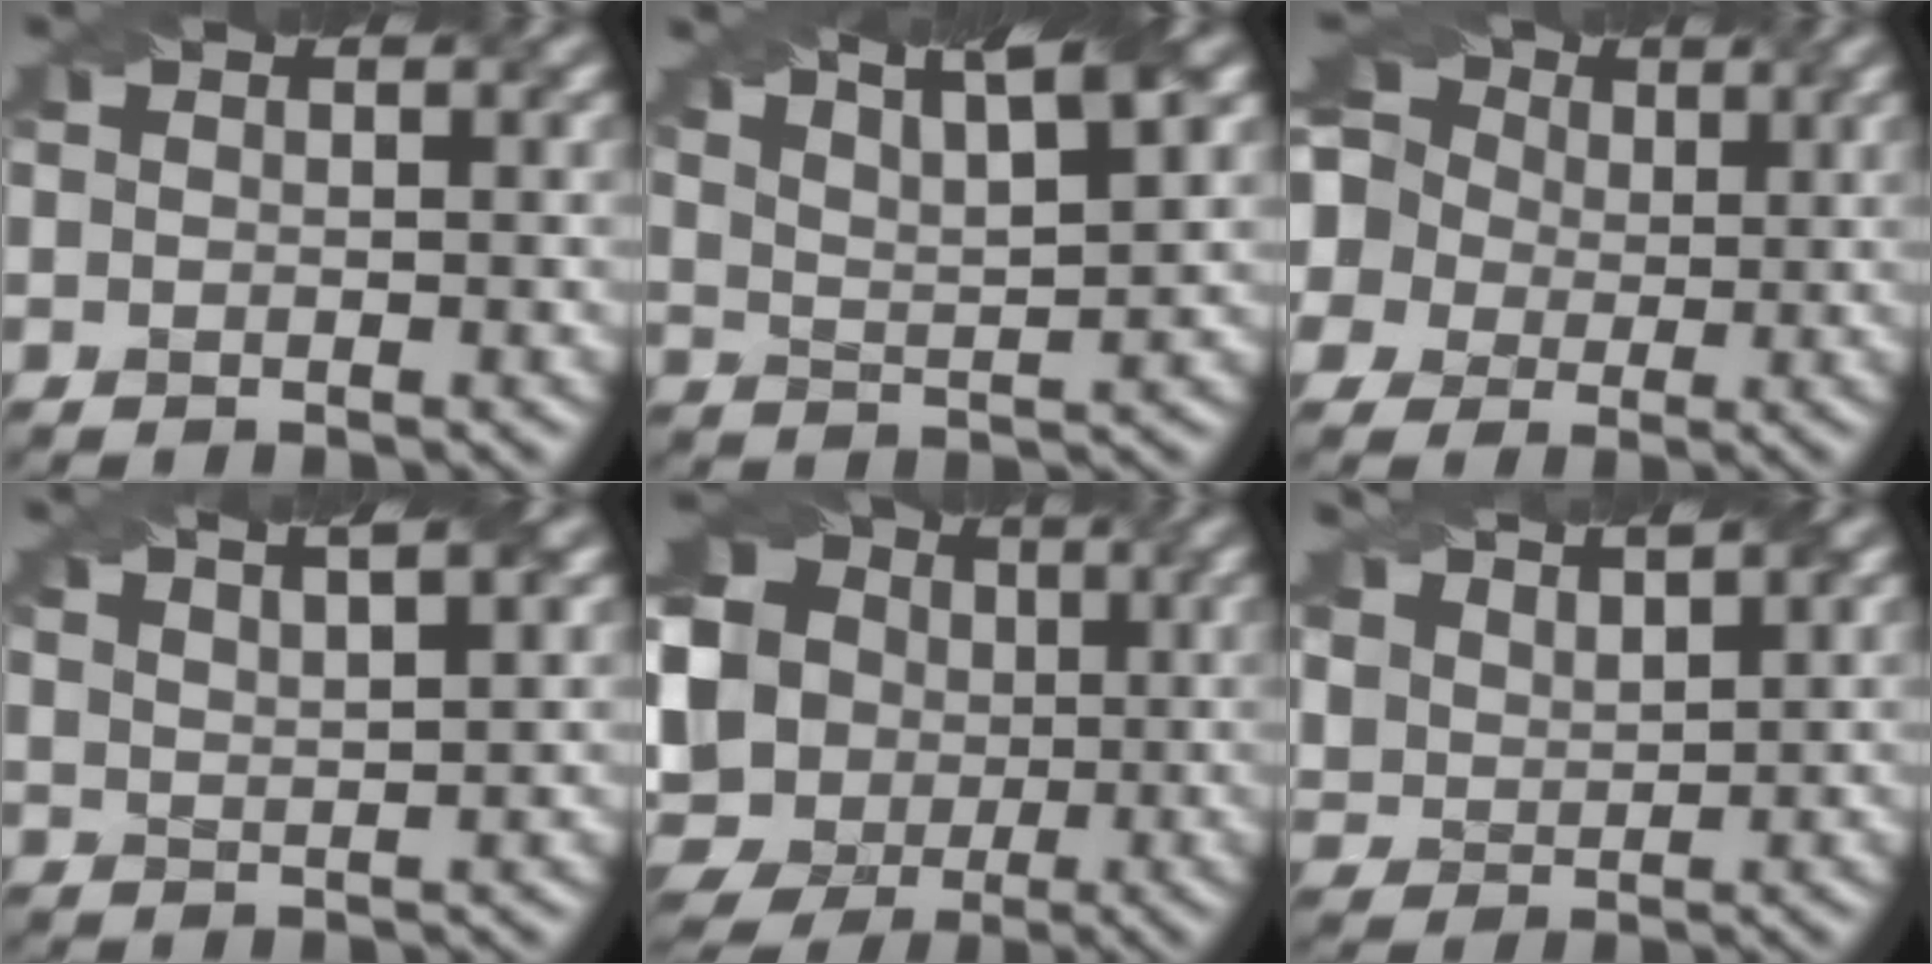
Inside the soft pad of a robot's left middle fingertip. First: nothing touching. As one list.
[{"total": 9.9, "force": [7.6, 2.7, 5.6], "torque": [-0.071, 0.036, 0.083]}, {"total": 10.7, "force": [3.8, 8.9, 4.7], "torque": [-0.103, 0.039, 0.035]}, {"total": 6.6, "force": [4.8, 2.2, 3.9], "torque": [-0.022, 0.045, 0.034]}, {"total": 17.0, "force": [0.8, 15.7, 6.5], "torque": [-0.168, 0.026, -0.024]}, {"total": 6.7, "force": [5.8, 2.5, 2.2], "torque": [-0.070, 0.012, 0.107]}]